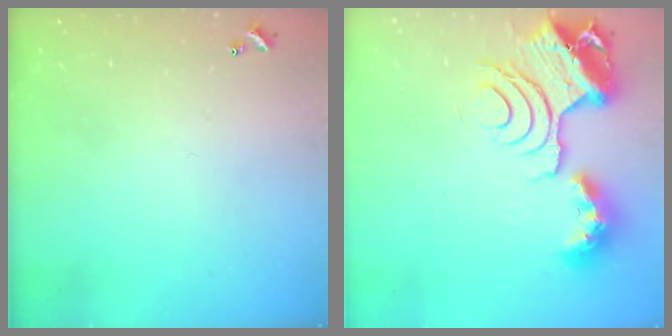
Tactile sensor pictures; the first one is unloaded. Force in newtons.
{"total": 14.3, "press": 14.2, "slide": 1.1}